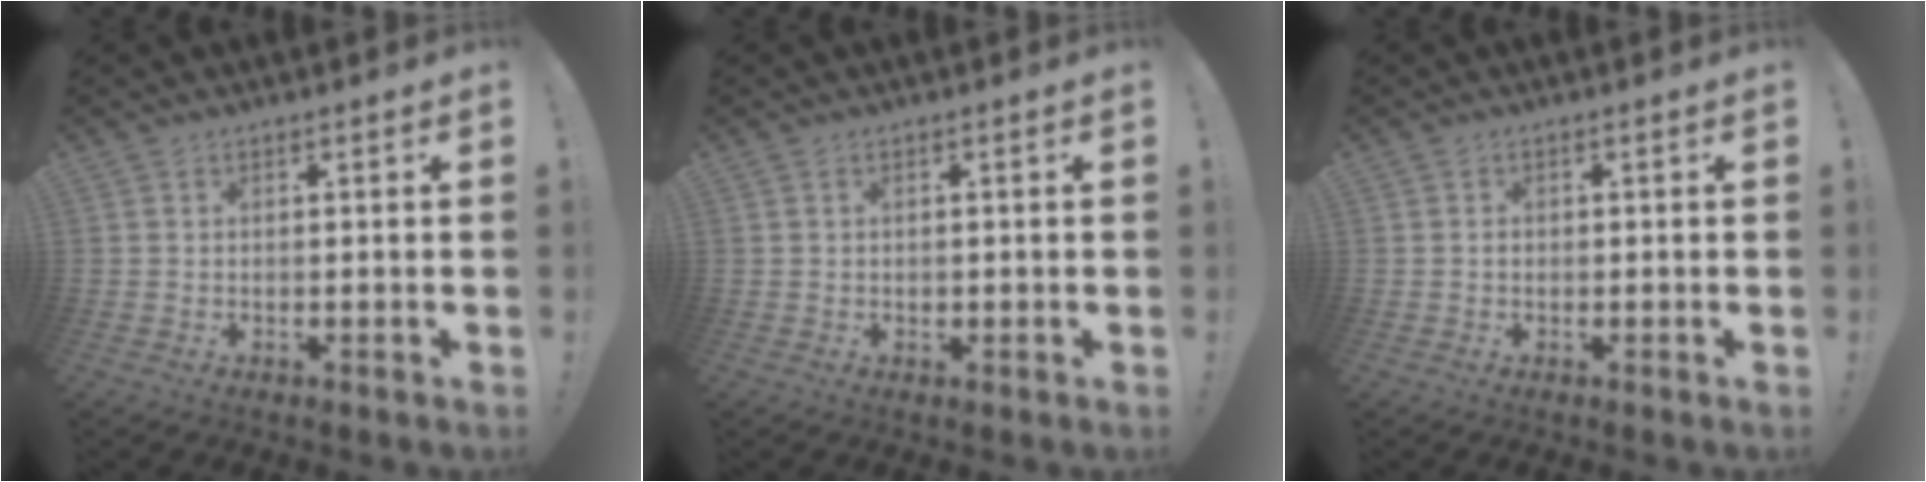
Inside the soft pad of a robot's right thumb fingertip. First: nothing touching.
{"total": 0.6, "force": [-0.1, 0.6, 0.2], "torque": [-0.004, 0.002, -0.003]}
{"total": 0.7, "force": [-0.2, 0.6, 0.2], "torque": [-0.011, 0.006, -0.003]}